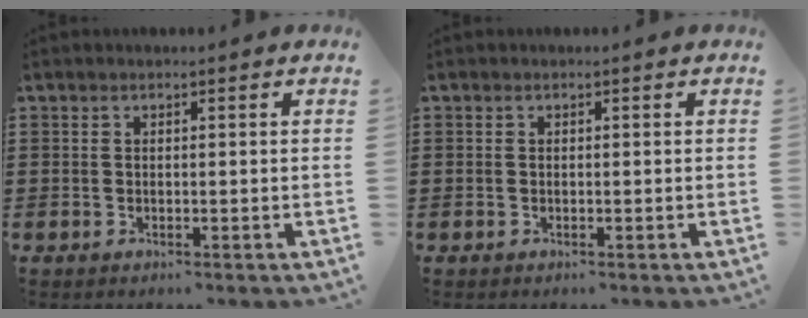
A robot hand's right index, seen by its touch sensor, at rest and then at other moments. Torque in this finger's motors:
{"motor_torque": [0.61, 0.26, 0.02, 0.01]}